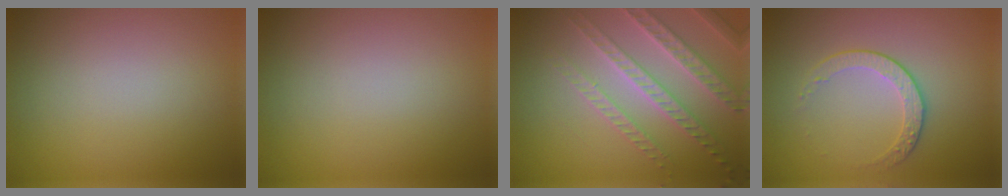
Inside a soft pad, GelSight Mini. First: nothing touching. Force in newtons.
{"total": 0.0}
{"total": 4.1, "press": 4.0, "slide": 0.8}
{"total": 2.2, "press": 1.7, "slide": 1.4}